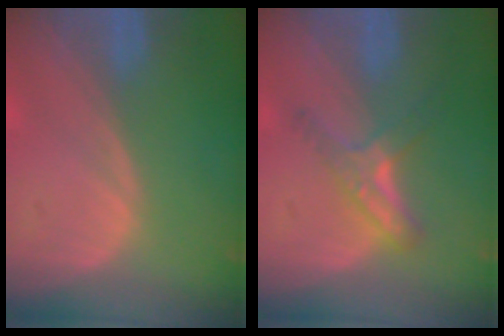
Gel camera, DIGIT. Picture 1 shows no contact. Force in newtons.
{"total": 5.4, "press": 4.8, "slide": 2.6}